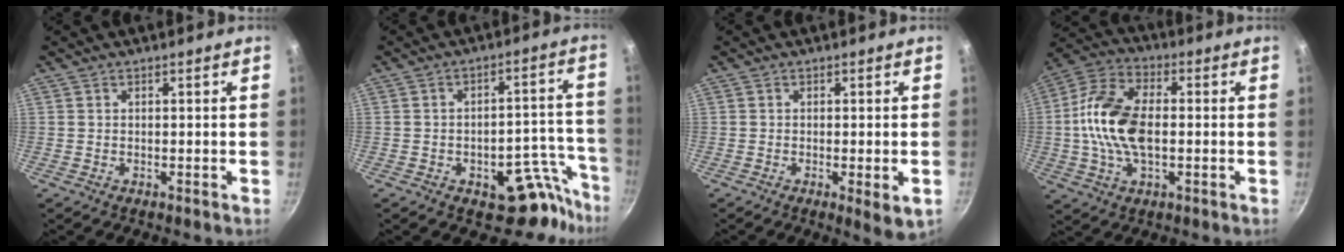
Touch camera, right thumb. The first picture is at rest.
{"total": 13.7, "force": [-8.2, 7.6, 8.0], "torque": [-0.001, 0.070, -0.104]}
{"total": 4.3, "force": [-1.0, 1.1, 4.0], "torque": [-0.061, -0.011, -0.013]}
{"total": 14.7, "force": [-0.6, 8.5, 12.0], "torque": [-0.223, 0.030, -0.027]}